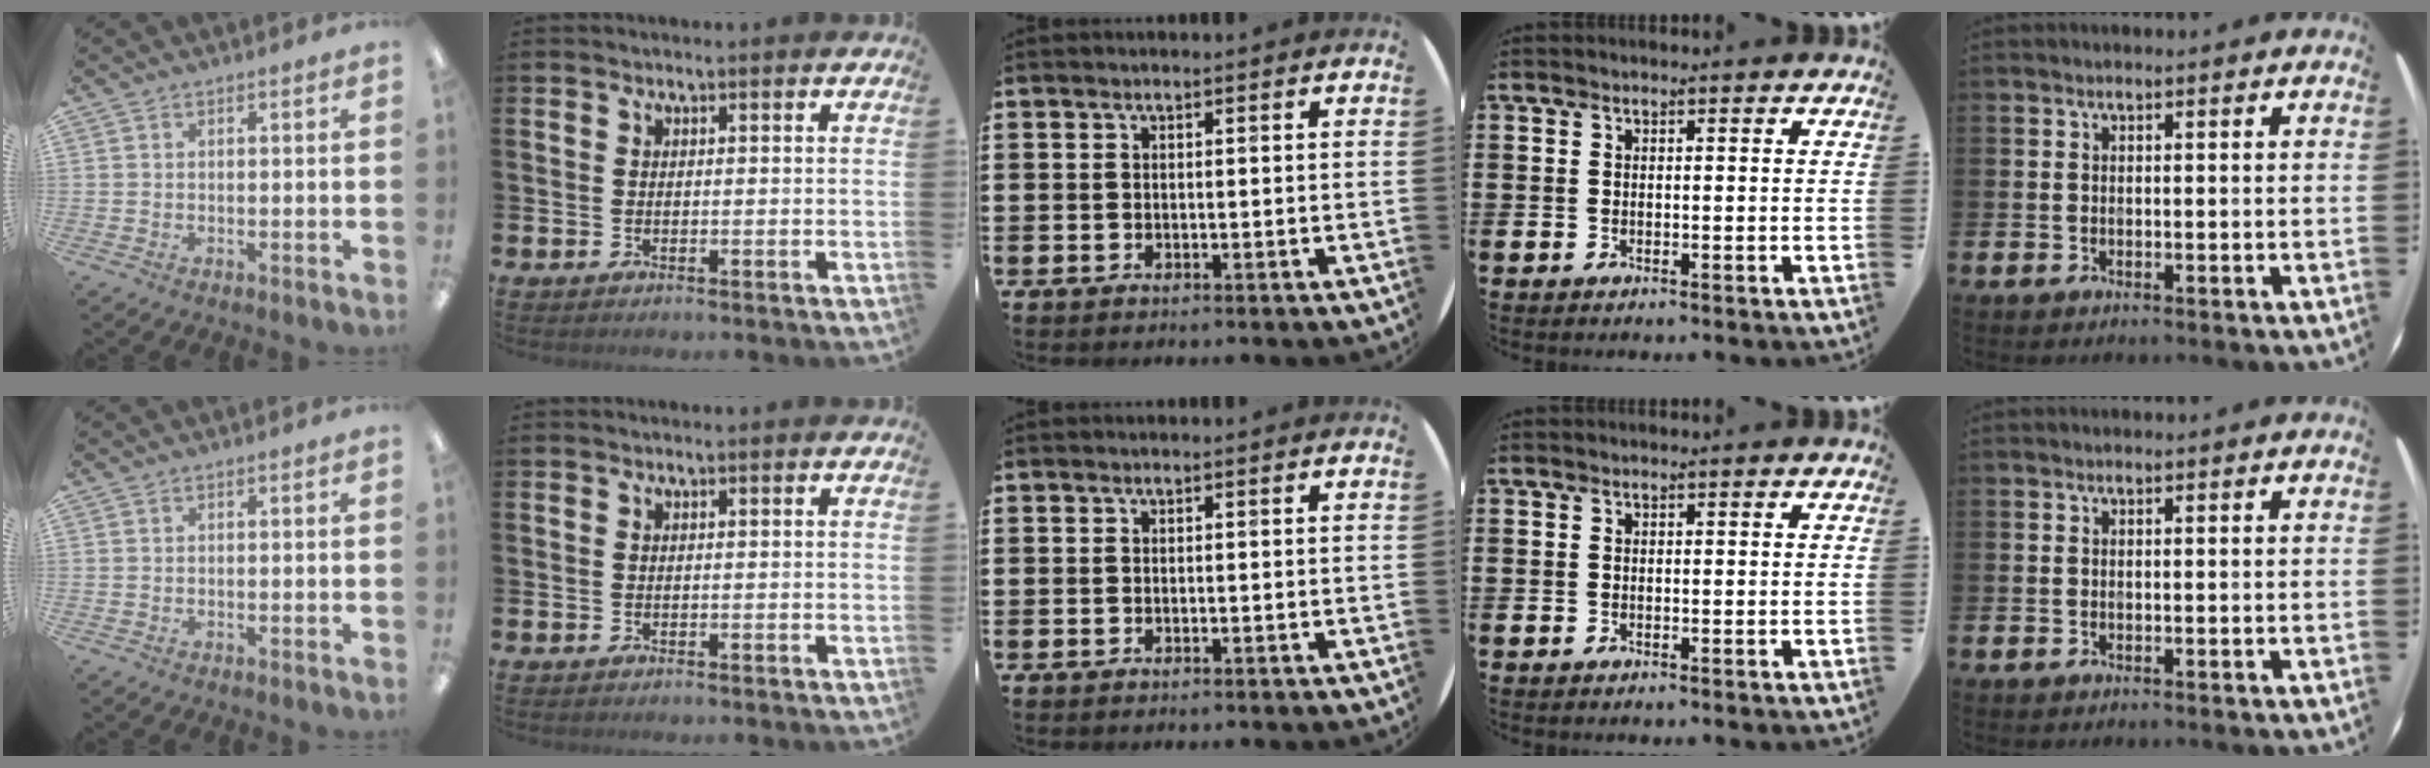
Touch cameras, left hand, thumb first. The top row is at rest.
{}